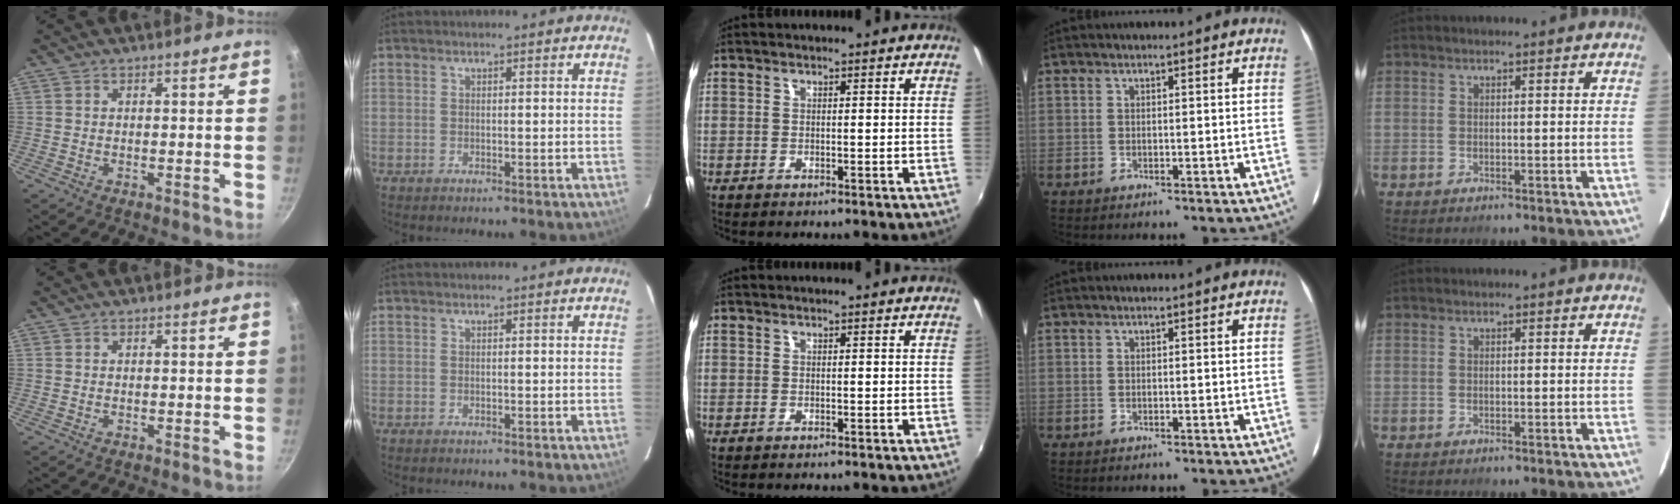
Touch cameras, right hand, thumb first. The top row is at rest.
{}